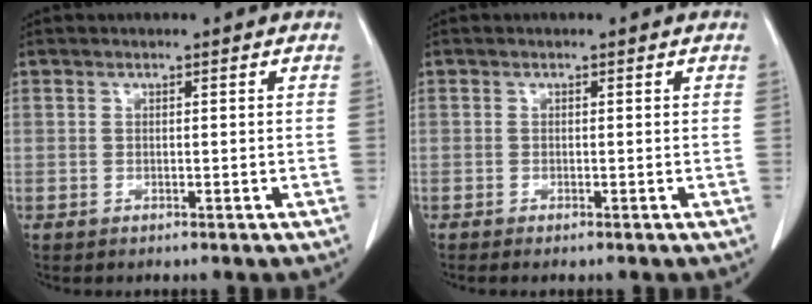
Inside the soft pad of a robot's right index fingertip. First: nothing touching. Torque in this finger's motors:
{"motor_torque": [-0.28, -0.05, 0.04, 0.00]}